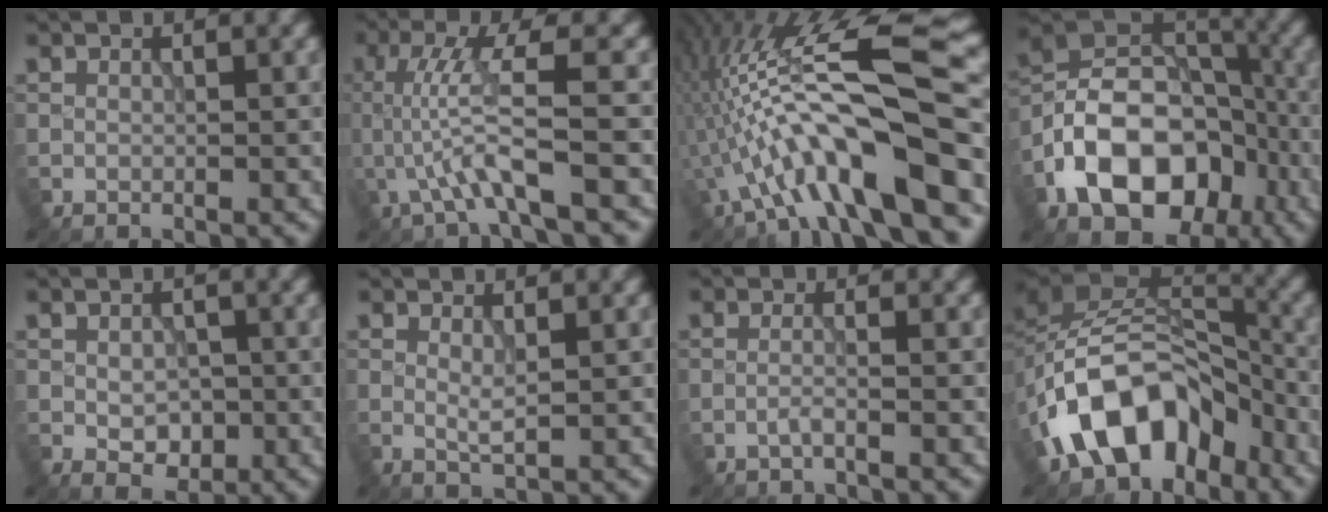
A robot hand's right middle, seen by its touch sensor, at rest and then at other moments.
{"total": 5.2, "force": [-1.3, 0.5, 5.0], "torque": [-0.104, 0.007, -0.023]}
{"total": 13.3, "force": [-4.0, 3.1, 12.3], "torque": [-0.206, 0.029, -0.064]}
{"total": 13.2, "force": [-5.4, 8.8, 8.2], "torque": [-0.146, 0.003, -0.106]}
{"total": 2.9, "force": [-0.6, 2.0, 2.0], "torque": [-0.031, -0.006, -0.007]}
{"total": 1.3, "force": [0.4, 0.2, 1.2], "torque": [-0.026, -0.005, 0.009]}
{"total": 1.3, "force": [-0.6, 0.2, 1.1], "torque": [-0.016, 0.004, -0.019]}
{"total": 11.6, "force": [-5.6, 7.7, 6.7], "torque": [-0.105, 0.010, -0.106]}